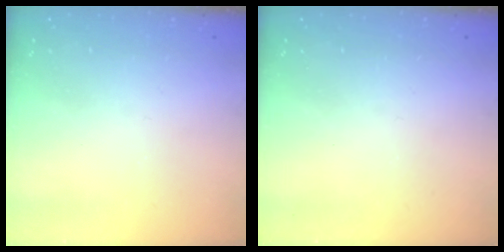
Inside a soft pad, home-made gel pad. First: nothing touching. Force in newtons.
{"total": 0.0}